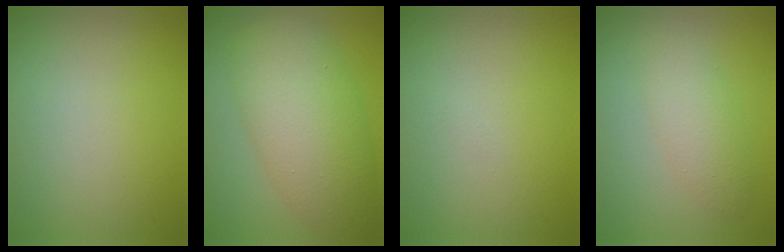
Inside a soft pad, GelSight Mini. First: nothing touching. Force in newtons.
{"total": 8.4, "press": 8.4, "slide": 0.1}
{"total": 0.0}
{"total": 3.0, "press": 3.0, "slide": 0.1}